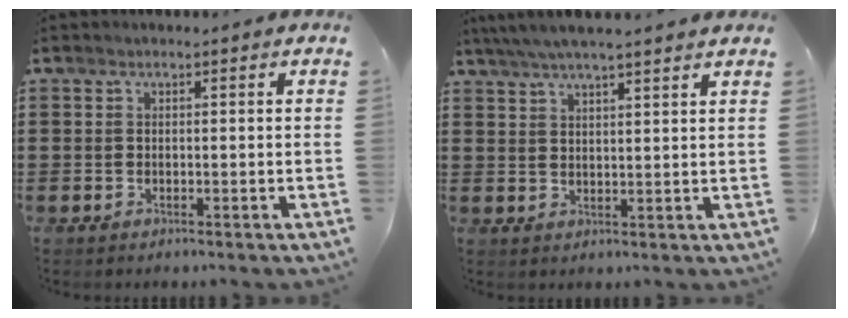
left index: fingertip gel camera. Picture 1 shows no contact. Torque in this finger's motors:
{"motor_torque": [2.14, 0.00, 0.78, 0.16]}